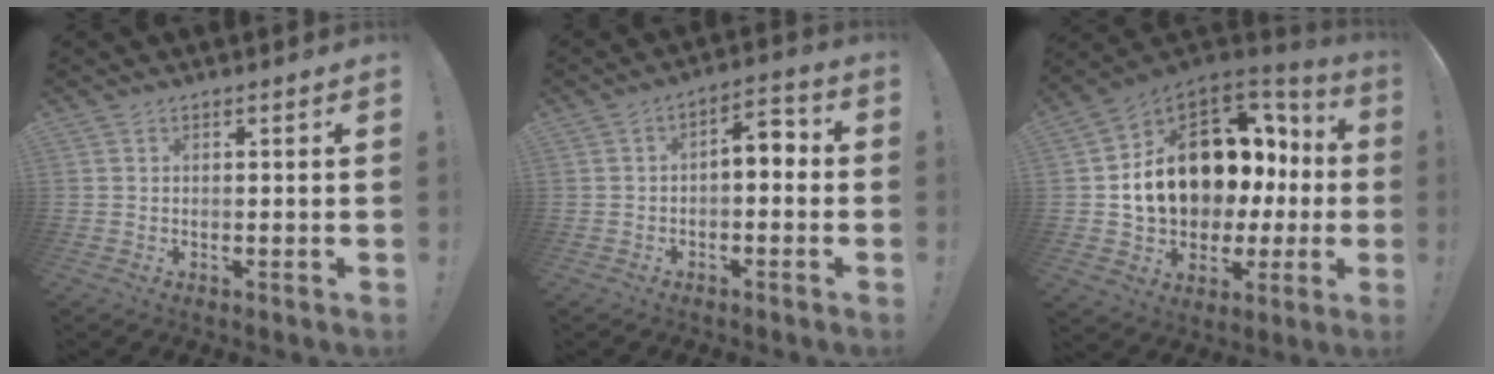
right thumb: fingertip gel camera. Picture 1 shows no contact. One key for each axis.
{"total": 5.5, "fx": -0.8, "fy": 2.6, "fz": 4.7, "tx": -0.061, "ty": 0.000, "tz": -0.019}
{"total": 17.6, "fx": 4.0, "fy": 12.7, "fz": 11.6, "tx": -0.169, "ty": -0.030, "tz": 0.106}